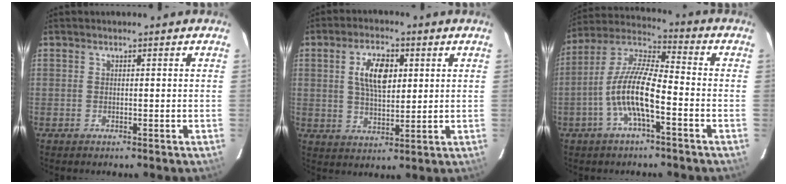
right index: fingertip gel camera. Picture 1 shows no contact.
{"total": 8.3, "force": [2.3, 4.0, 6.9], "torque": [-0.128, 0.010, 0.043]}
{"total": 11.6, "force": [-4.2, 2.8, 10.4], "torque": [-0.214, 0.004, -0.082]}